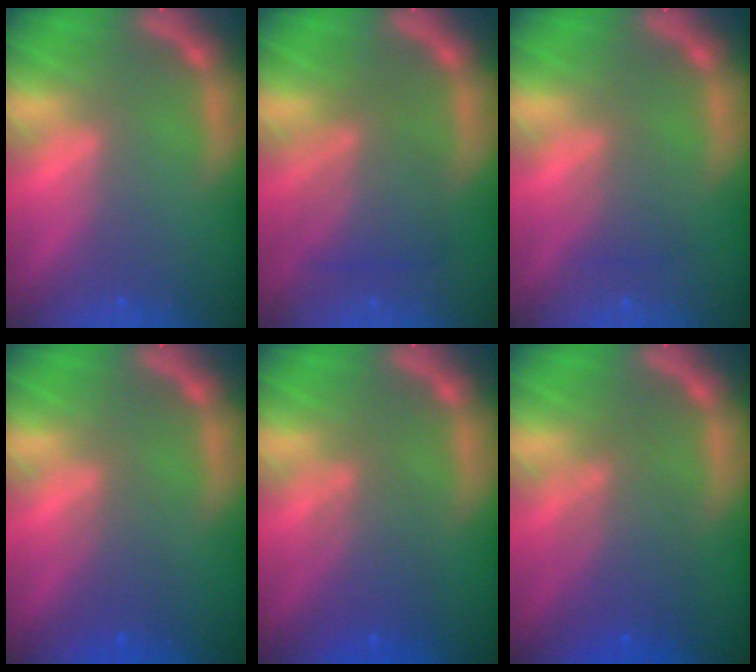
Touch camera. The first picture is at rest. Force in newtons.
{"total": 5.1}
{"total": 2.0}
{"total": 2.5}
{"total": 4.1}
{"total": 5.1}